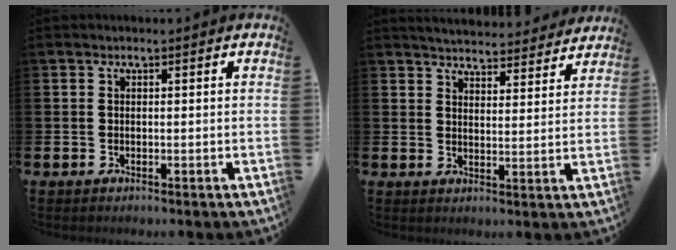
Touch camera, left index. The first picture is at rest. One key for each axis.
{"total": 5.0, "fx": 5.0, "fy": 0.7, "fz": 0.2, "tx": -0.004, "ty": -0.042, "tz": 0.085}